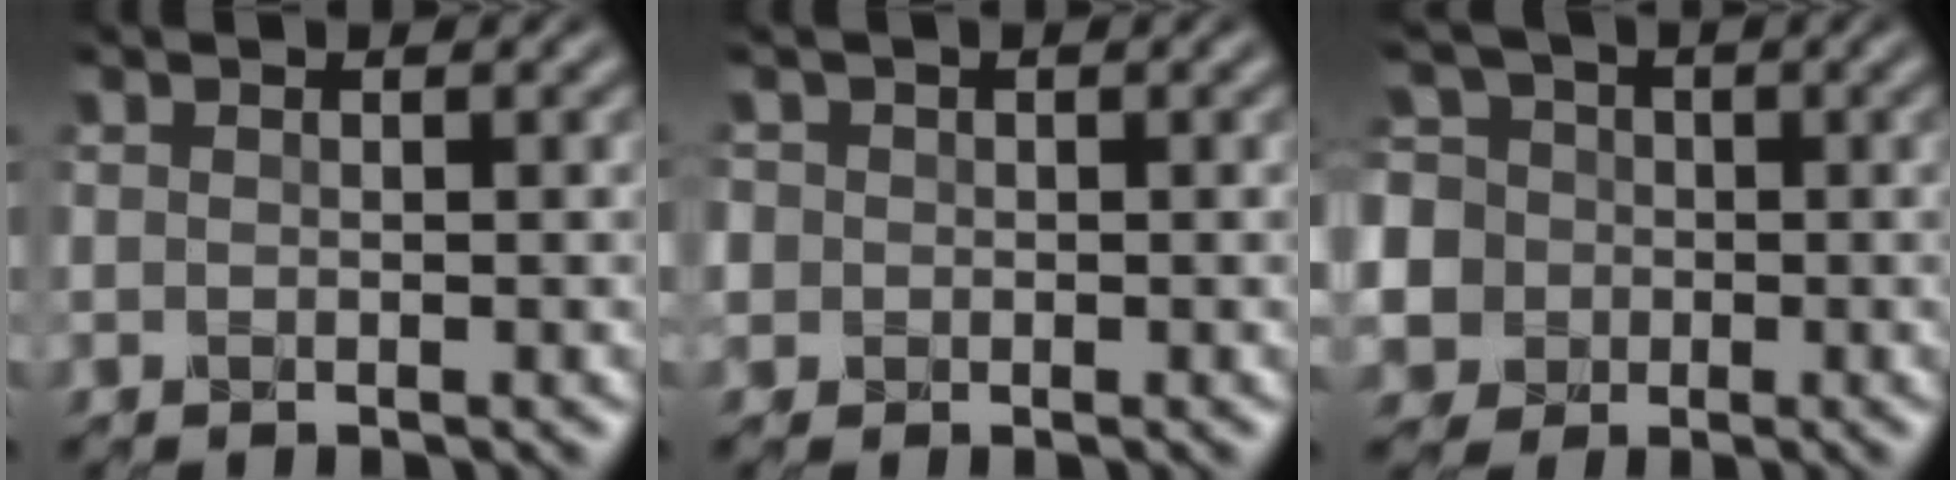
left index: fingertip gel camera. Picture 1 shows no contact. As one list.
[{"total": 2.0, "force": [0.1, 1.9, 0.5], "torque": [-0.011, 0.008, 0.001]}, {"total": 11.0, "force": [-0.3, 10.2, 4.1], "torque": [-0.119, 0.019, -0.040]}]